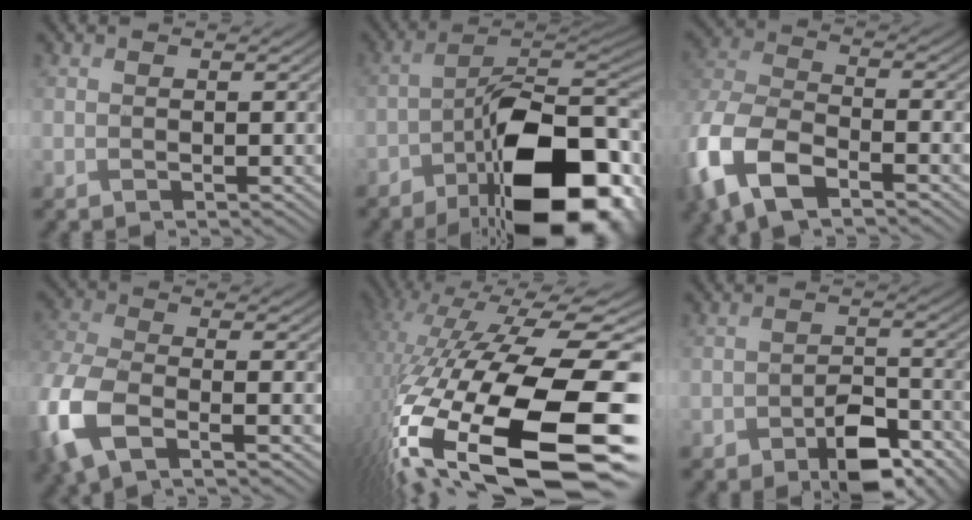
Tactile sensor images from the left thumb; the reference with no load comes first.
{"total": 17.9, "force": [-8.2, 8.5, 13.4], "torque": [-0.188, -0.020, -0.130]}
{"total": 12.0, "force": [-6.2, 5.9, 8.3], "torque": [-0.211, -0.022, -0.130]}
{"total": 10.3, "force": [-4.1, 4.6, 8.2], "torque": [-0.226, -0.022, -0.084]}
{"total": 20.5, "force": [-5.6, 9.3, 17.5], "torque": [-0.334, -0.035, -0.075]}
{"total": 6.4, "force": [-3.8, 3.1, 4.1], "torque": [-0.062, -0.001, -0.058]}